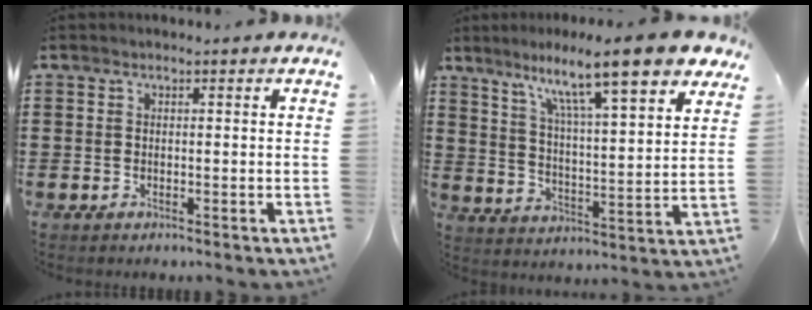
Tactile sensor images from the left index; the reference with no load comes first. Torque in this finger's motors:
{"motor_torque": [1.15, -0.99, 1.05, 0.21]}